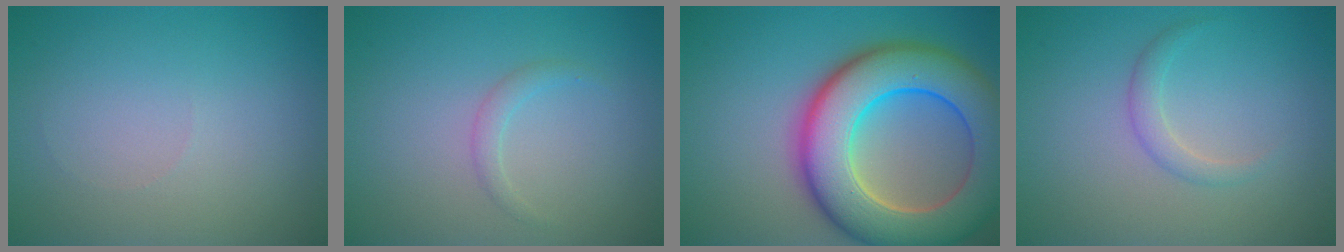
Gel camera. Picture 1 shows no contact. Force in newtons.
{"total": 1.1, "press": 1.1, "slide": 0.2}
{"total": 12.2, "press": 12.1, "slide": 0.6}
{"total": 1.4, "press": 1.4, "slide": 0.1}